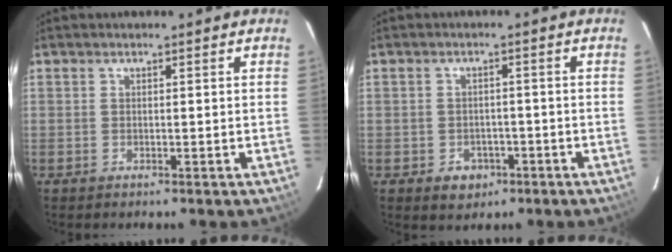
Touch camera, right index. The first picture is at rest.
{"total": 4.4, "force": [-2.1, 3.7, 1.2], "torque": [-0.030, 0.010, -0.018]}